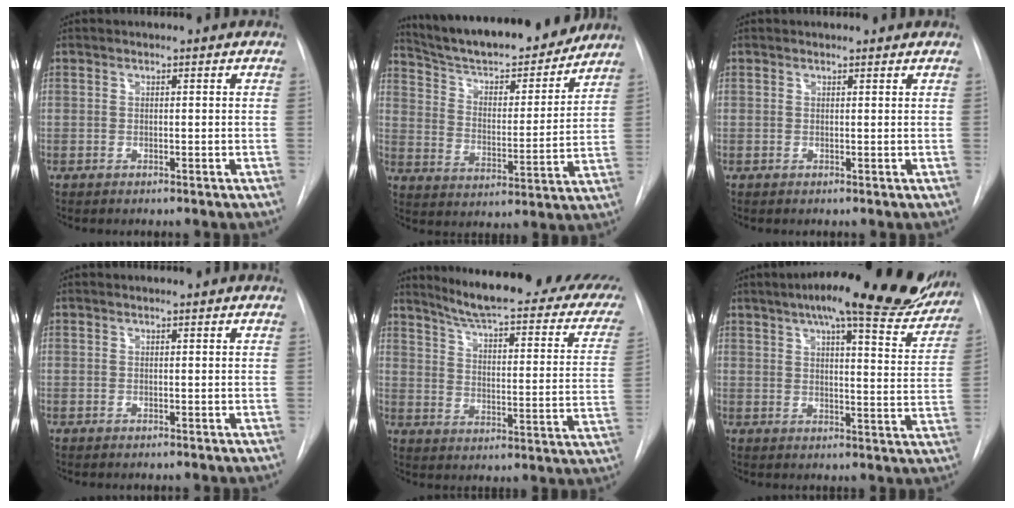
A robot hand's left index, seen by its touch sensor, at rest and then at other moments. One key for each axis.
{"total": 19.7, "fx": 17.7, "fy": 3.7, "fz": 7.9, "tx": -0.123, "ty": -0.011, "tz": 0.265}
{"total": 1.1, "fx": 1.0, "fy": 0.5, "fz": 0.1, "tx": -0.003, "ty": 0.004, "tz": 0.004}
{"total": 0.7, "fx": 0.7, "fy": 0.1, "fz": 0.2, "tx": -0.009, "ty": 0.009, "tz": 0.004}
{"total": 24.8, "fx": 21.0, "fy": 3.4, "fz": 12.7, "tx": -0.170, "ty": -0.067, "tz": 0.248}
{"total": 21.8, "fx": 17.5, "fy": 4.1, "fz": 12.3, "tx": -0.169, "ty": -0.014, "tz": 0.210}